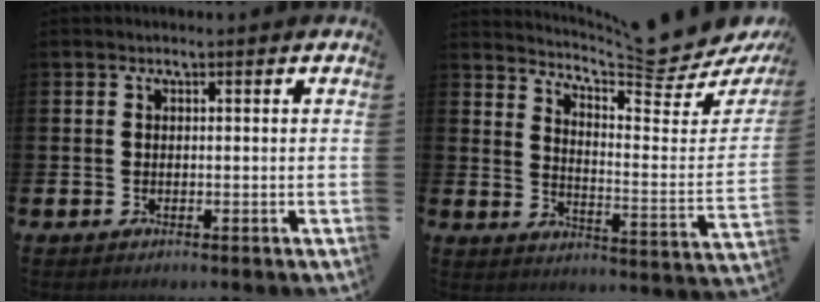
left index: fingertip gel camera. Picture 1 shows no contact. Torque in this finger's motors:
{"motor_torque": [0.72, -1.41, 0.08, 0.11]}